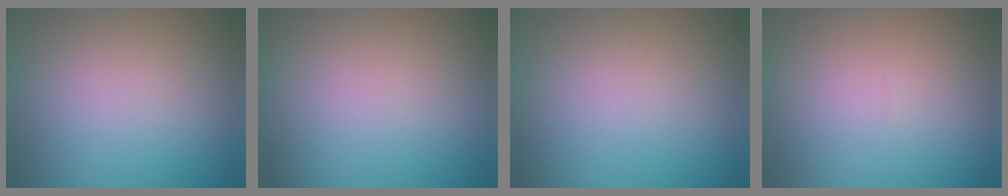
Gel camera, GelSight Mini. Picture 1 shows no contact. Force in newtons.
{"total": 0.0}
{"total": 0.0}
{"total": 0.0}